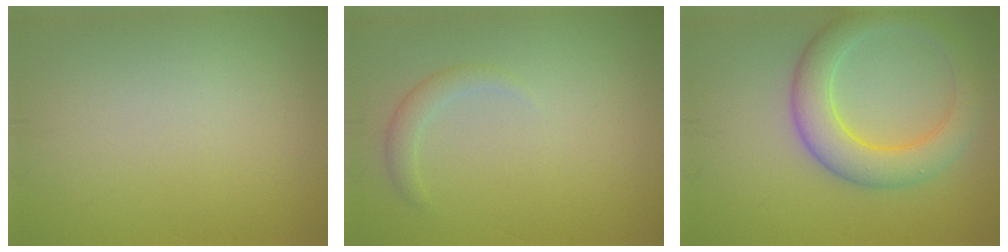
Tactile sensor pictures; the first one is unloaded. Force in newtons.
{"total": 1.5, "press": 1.5, "slide": 0.1}
{"total": 5.9, "press": 5.8, "slide": 0.3}